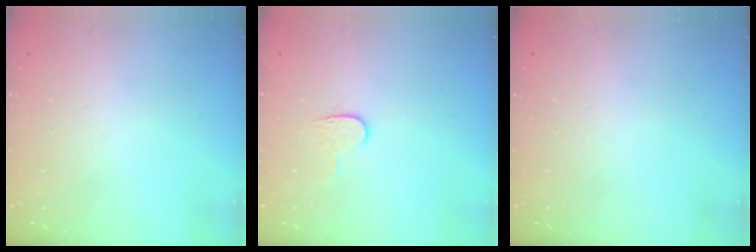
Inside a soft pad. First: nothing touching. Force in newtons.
{"total": 3.7, "press": 3.6, "slide": 0.4}
{"total": 0.0}